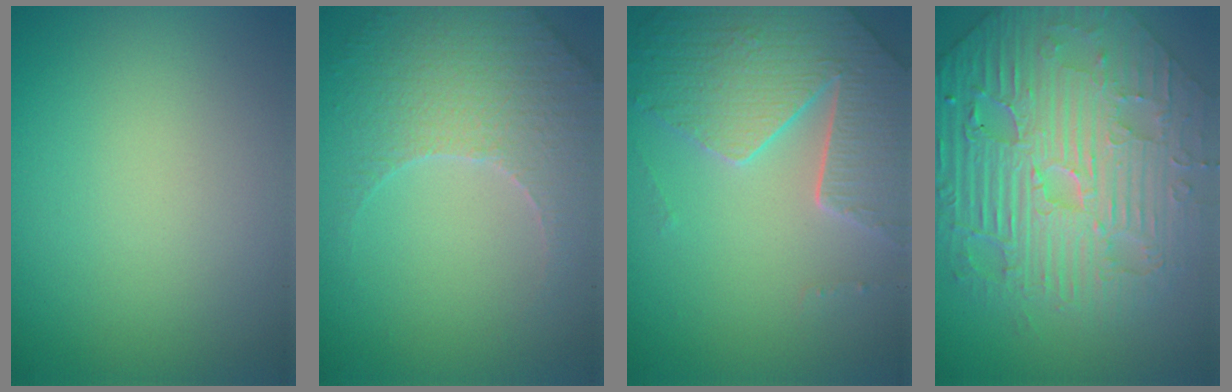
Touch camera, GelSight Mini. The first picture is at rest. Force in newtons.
{"total": 3.8, "press": 3.7, "slide": 1.0}
{"total": 5.7, "press": 4.8, "slide": 2.9}
{"total": 9.4, "press": 7.1, "slide": 6.3}